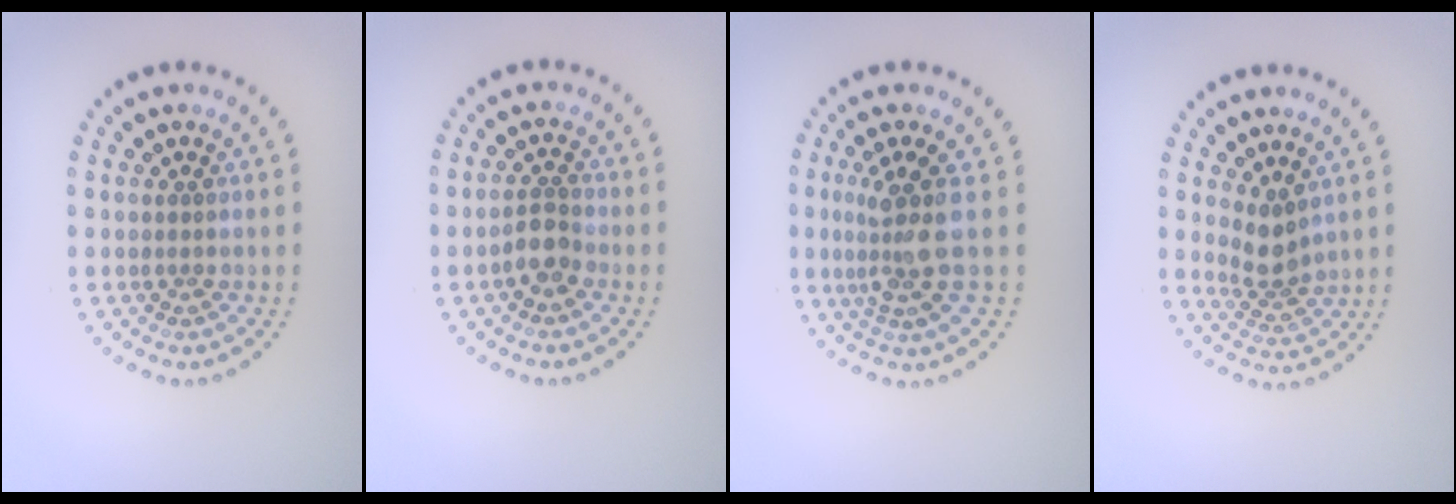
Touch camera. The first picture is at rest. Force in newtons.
{"total": 1.9, "press": 1.8, "slide": 0.9}
{"total": 3.7, "press": 2.8, "slide": 2.4}
{"total": 2.4, "press": 1.8, "slide": 1.6}